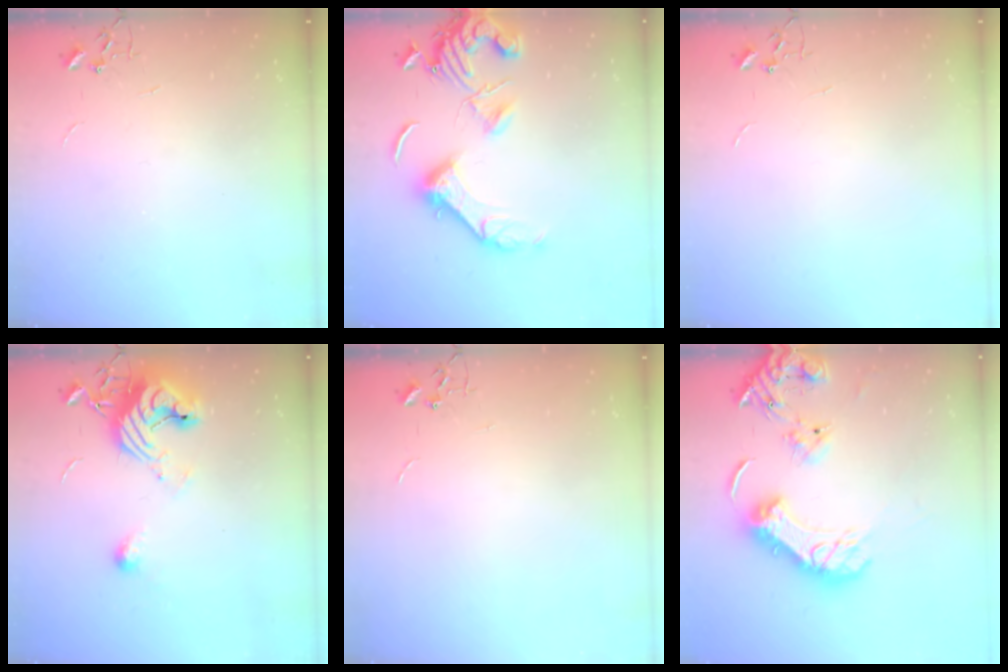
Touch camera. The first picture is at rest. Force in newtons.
{"total": 15.1, "press": 15.0, "slide": 1.8}
{"total": 0.0}
{"total": 12.9, "press": 12.8, "slide": 1.2}
{"total": 0.0}
{"total": 20.0, "press": 19.8, "slide": 2.2}